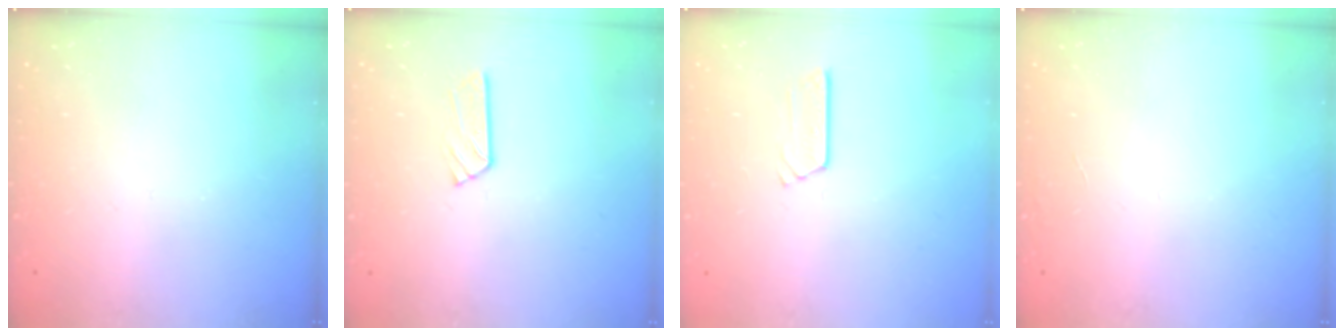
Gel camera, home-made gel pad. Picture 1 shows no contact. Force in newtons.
{"total": 3.3, "press": 3.3, "slide": 0.3}
{"total": 2.6, "press": 2.6, "slide": 0.2}
{"total": 0.0}